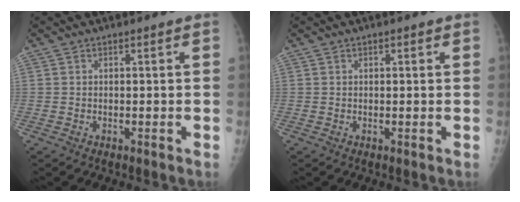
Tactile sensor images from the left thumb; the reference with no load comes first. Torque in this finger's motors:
{"motor_torque": [-0.46, 0.05, 0.02, -0.01, -0.03]}